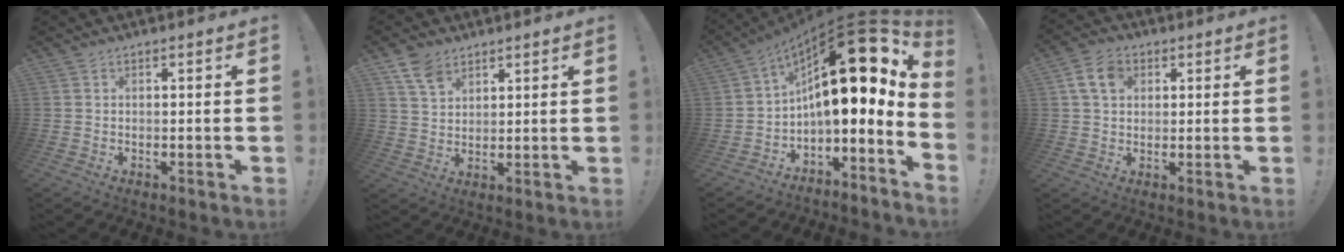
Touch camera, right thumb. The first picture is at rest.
{"total": 7.4, "force": [5.1, 4.4, 3.1], "torque": [-0.054, -0.022, 0.098]}
{"total": 22.8, "force": [7.2, 8.8, 19.8], "torque": [-0.310, -0.052, 0.128]}
{"total": 8.3, "force": [2.9, 6.0, 4.9], "torque": [-0.087, 0.005, 0.055]}